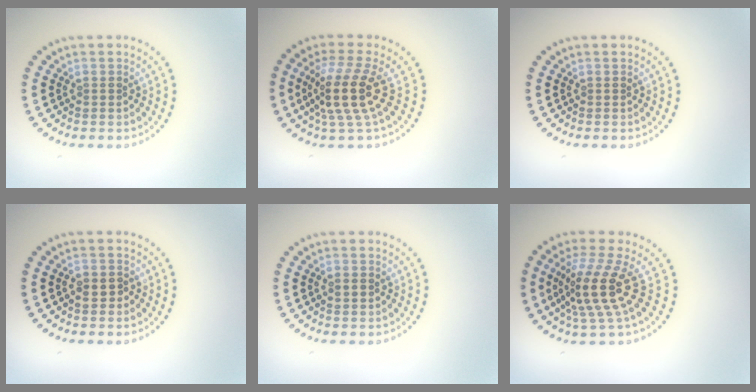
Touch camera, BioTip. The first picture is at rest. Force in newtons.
{"total": 4.5, "press": 3.4, "slide": 3.0}
{"total": 0.0}
{"total": 1.0, "press": 0.9, "slide": 0.4}
{"total": 1.1, "press": 1.1, "slide": 0.2}
{"total": 4.6, "press": 3.4, "slide": 3.1}